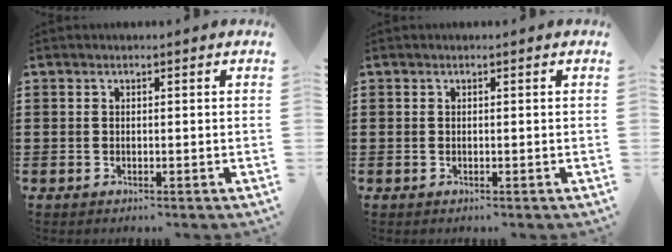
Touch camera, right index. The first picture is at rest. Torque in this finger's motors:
{"motor_torque": [-0.13, 0.45, 0.00, 0.01]}